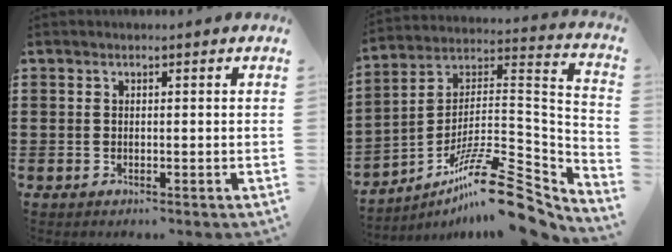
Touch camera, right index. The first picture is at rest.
{"total": 15.7, "force": [-11.4, 2.8, 10.4], "torque": [-0.172, 0.035, -0.207]}